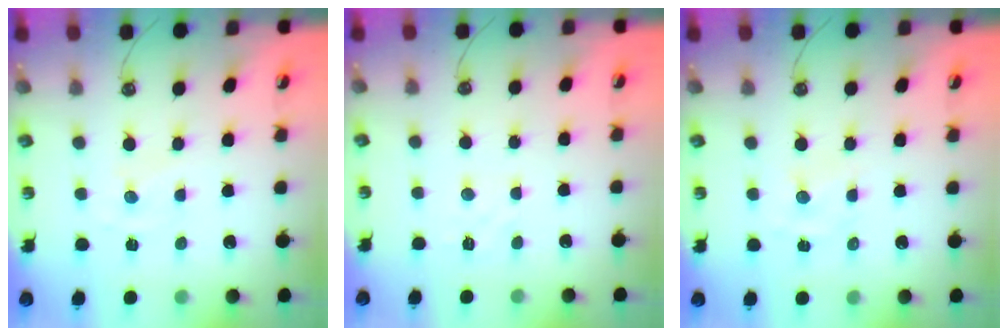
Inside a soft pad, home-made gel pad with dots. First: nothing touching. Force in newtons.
{"total": 1.6, "press": 1.5, "slide": 0.5}
{"total": 1.8, "press": 1.8, "slide": 0.0}